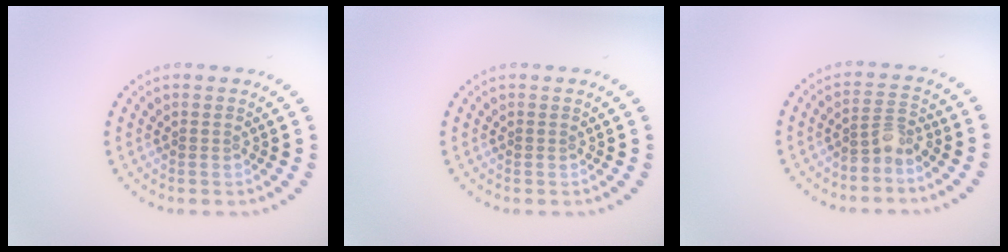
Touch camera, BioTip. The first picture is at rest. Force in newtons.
{"total": 0.0}
{"total": 2.2, "press": 1.6, "slide": 1.4}